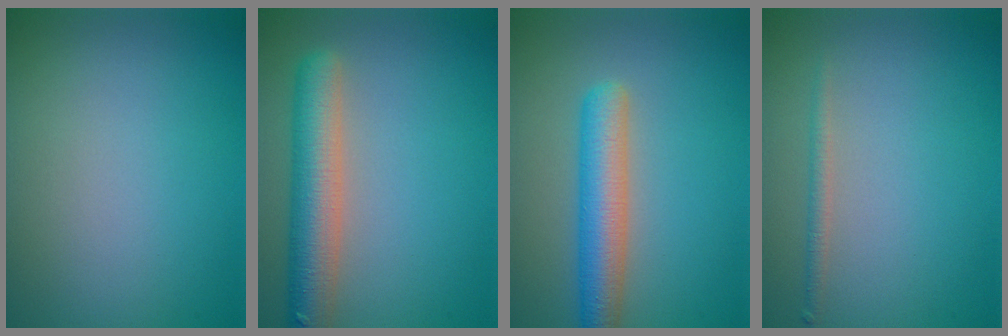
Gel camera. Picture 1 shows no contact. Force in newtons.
{"total": 6.1, "press": 6.1, "slide": 0.5}
{"total": 5.1, "press": 5.1, "slide": 0.2}
{"total": 1.1, "press": 1.1, "slide": 0.0}